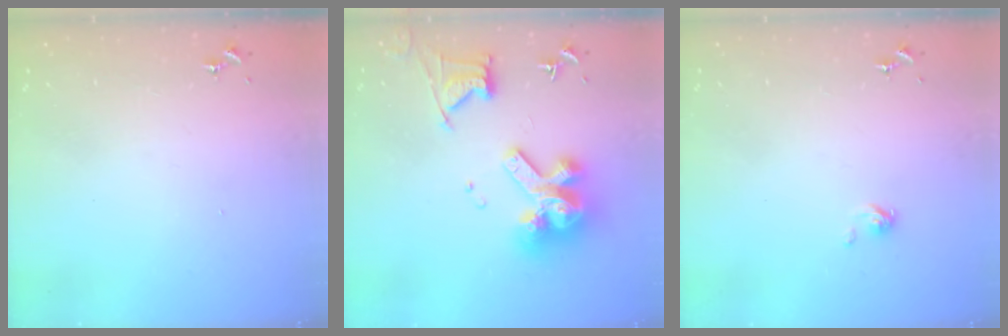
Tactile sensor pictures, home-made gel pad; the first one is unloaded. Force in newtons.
{"total": 19.7, "press": 19.5, "slide": 2.3}
{"total": 2.4, "press": 2.4, "slide": 0.3}